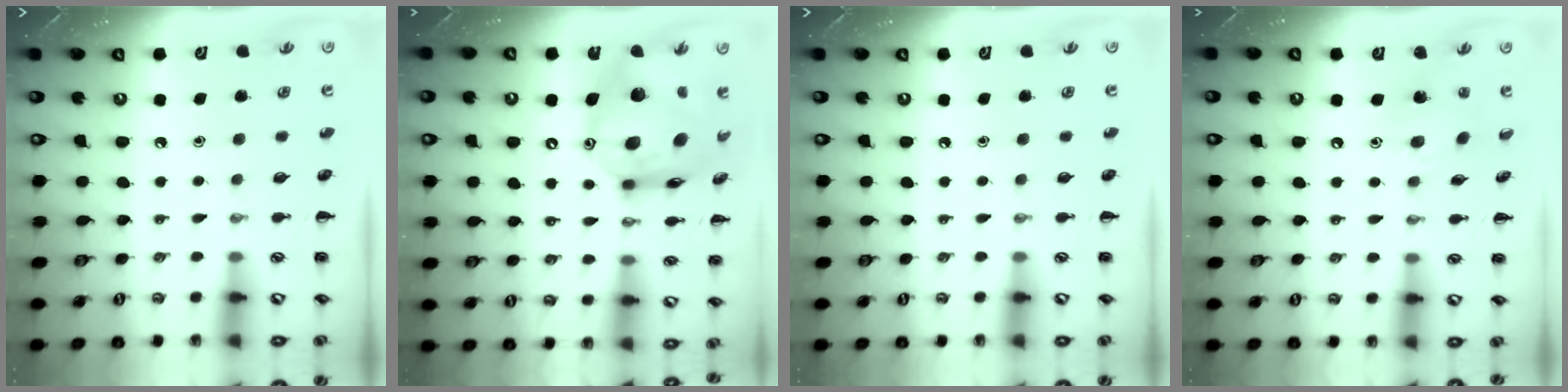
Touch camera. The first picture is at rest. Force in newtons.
{"total": 16.8, "press": 15.9, "slide": 5.3}
{"total": 0.0}
{"total": 7.6, "press": 7.4, "slide": 1.9}